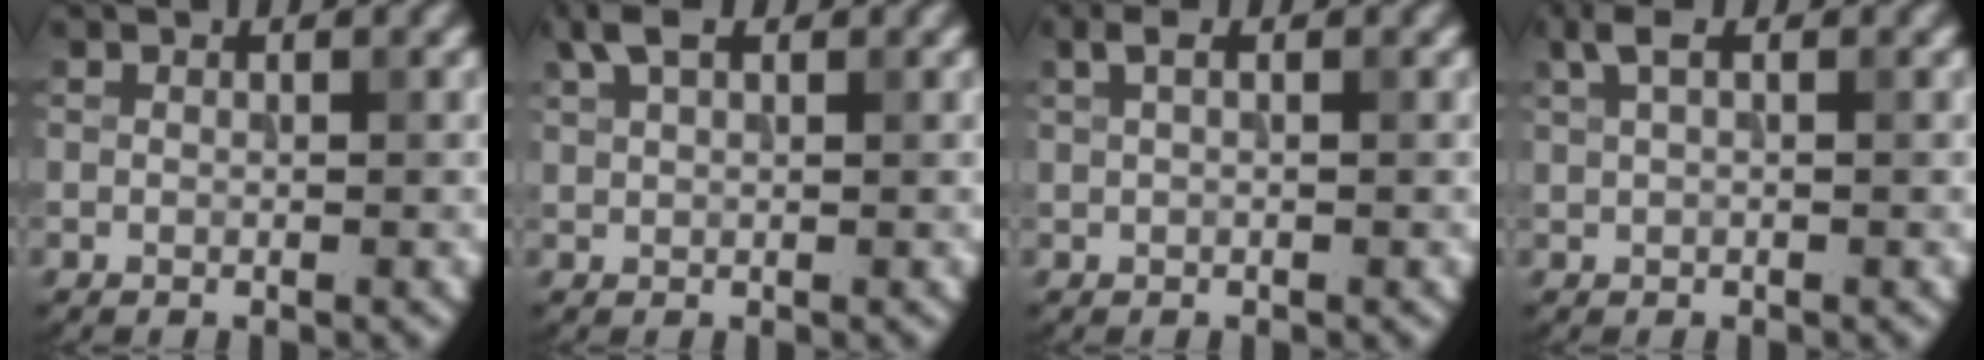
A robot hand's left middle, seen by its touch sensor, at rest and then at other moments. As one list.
[{"total": 2.9, "force": [1.8, 1.4, 1.9], "torque": [-0.041, 0.009, 0.035]}, {"total": 1.2, "force": [0.6, 0.4, 0.9], "torque": [-0.020, 0.005, 0.010]}, {"total": 1.9, "force": [1.0, 0.7, 1.5], "torque": [-0.031, 0.006, 0.018]}]